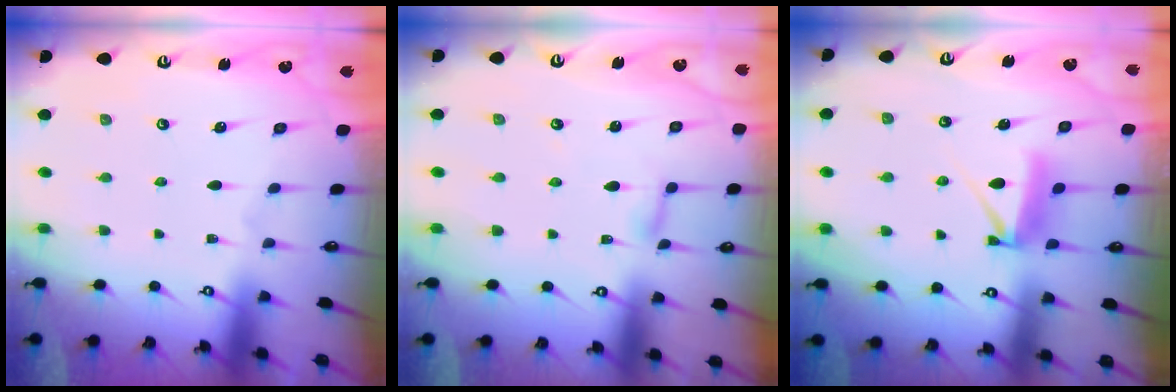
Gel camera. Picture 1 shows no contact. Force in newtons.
{"total": 4.0, "press": 4.0, "slide": 0.3}
{"total": 7.5, "press": 7.5, "slide": 0.7}